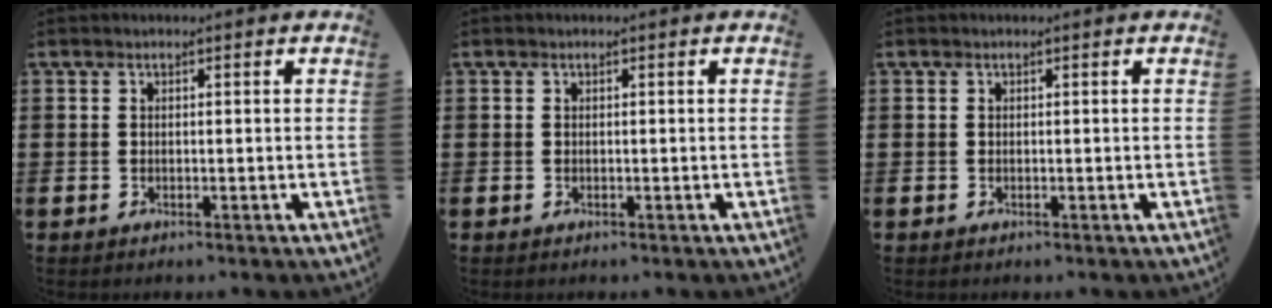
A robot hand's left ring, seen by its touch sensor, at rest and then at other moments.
{"total": 0.0}
{"total": 0.0}